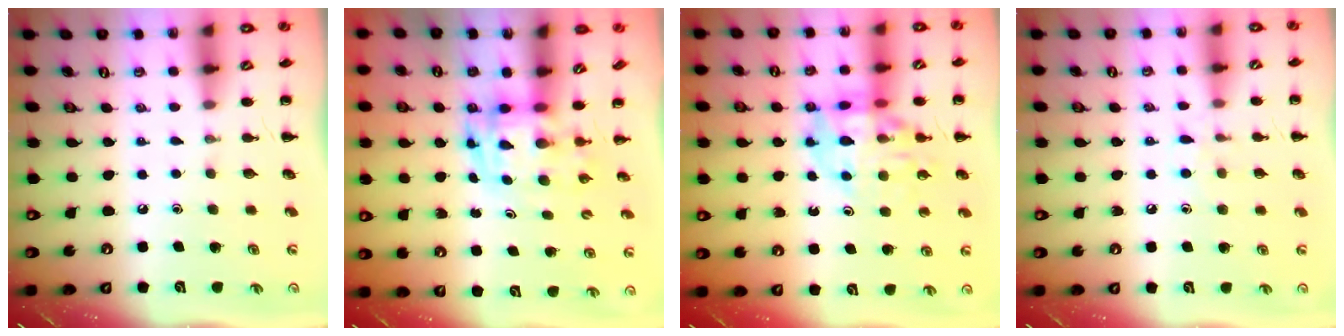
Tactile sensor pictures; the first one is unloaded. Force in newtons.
{"total": 3.6, "press": 3.5, "slide": 0.7}
{"total": 14.1, "press": 13.7, "slide": 3.1}
{"total": 6.7, "press": 6.3, "slide": 2.3}